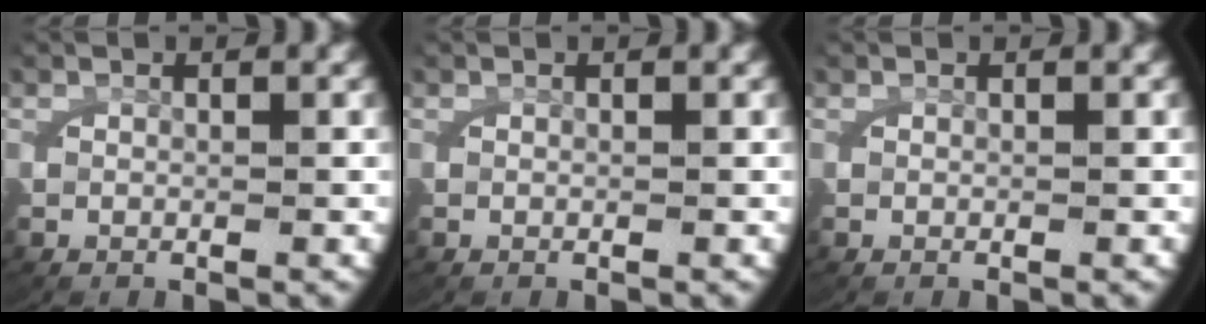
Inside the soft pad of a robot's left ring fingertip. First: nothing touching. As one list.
[{"total": 0.0}, {"total": 0.0}]